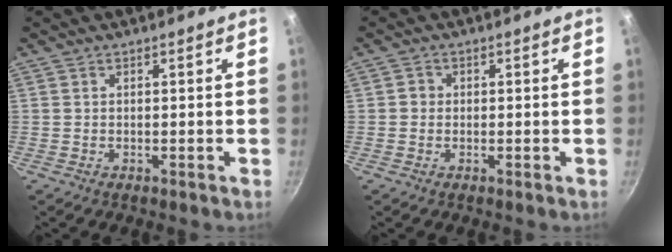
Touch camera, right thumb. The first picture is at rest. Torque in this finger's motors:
{"motor_torque": [-0.13, 0.39, 0.41, -0.28, -0.02]}